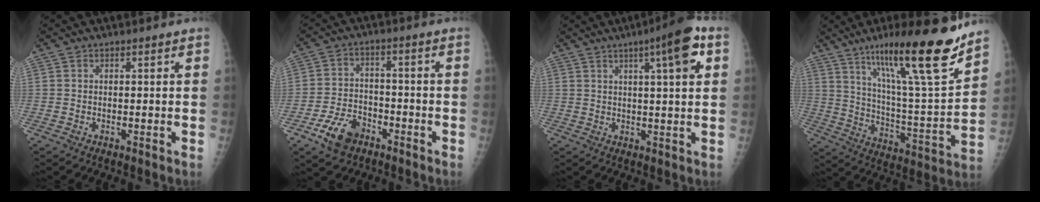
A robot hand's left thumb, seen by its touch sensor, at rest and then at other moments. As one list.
[{"total": 8.2, "force": [-4.9, 5.1, 4.1], "torque": [-0.066, 0.026, -0.086]}, {"total": 9.5, "force": [3.8, 1.3, 8.6], "torque": [-0.121, 0.000, 0.048]}, {"total": 23.0, "force": [15.3, 3.0, 17.0], "torque": [-0.248, -0.074, 0.254]}]